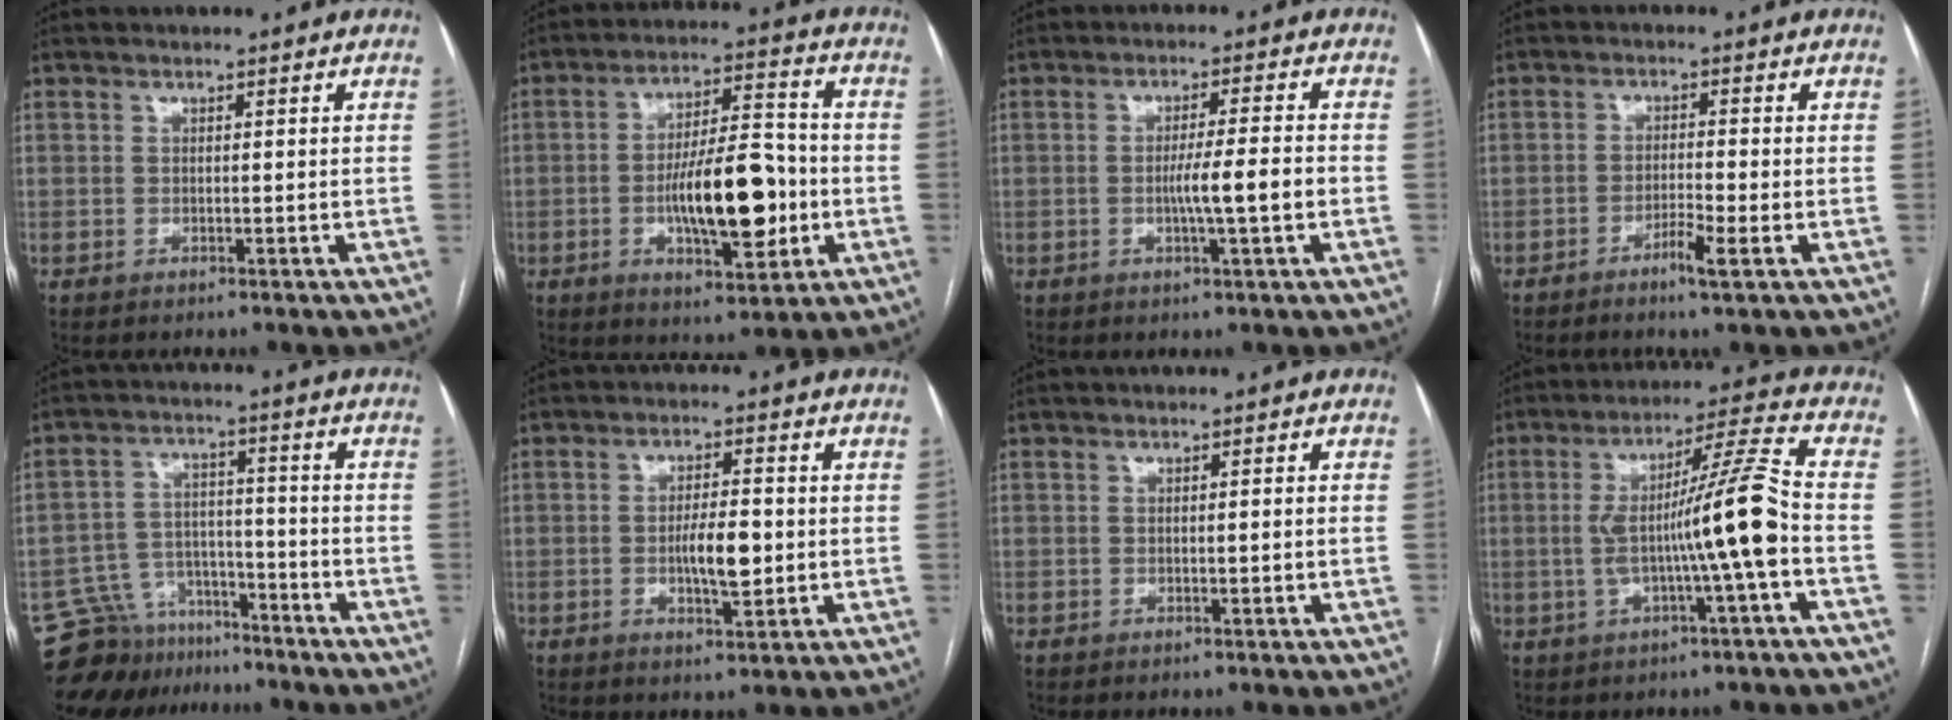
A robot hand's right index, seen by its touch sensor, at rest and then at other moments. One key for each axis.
{"total": 14.4, "fx": -2.7, "fy": 4.3, "fz": 13.4, "tx": -0.223, "ty": 0.012, "tz": -0.039}
{"total": 5.9, "fx": -1.3, "fy": -0.4, "fz": 5.7, "tx": -0.094, "ty": -0.002, "tz": -0.021}
{"total": 3.5, "fx": -1.9, "fy": -0.3, "fz": 2.9, "tx": -0.054, "ty": -0.005, "tz": -0.036}
{"total": 9.5, "fx": -8.2, "fy": 4.7, "fz": 0.3, "tx": -0.005, "ty": 0.037, "tz": -0.137}
{"total": 5.9, "fx": -0.7, "fy": 1.6, "fz": 5.7, "tx": -0.100, "ty": -0.002, "tz": -0.009}
{"total": 1.1, "fx": -0.1, "fy": -0.2, "fz": 1.1, "tx": -0.016, "ty": 0.002, "tz": 0.001}
{"total": 12.1, "fx": -2.0, "fy": -1.1, "fz": 11.9, "tx": -0.206, "ty": 0.018, "tz": -0.035}